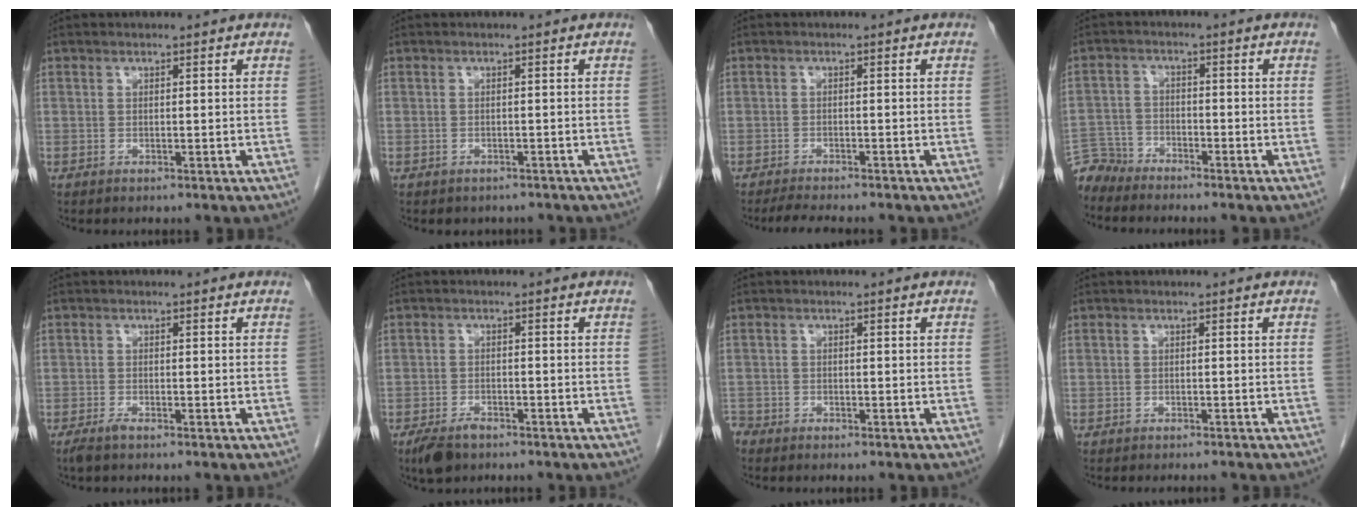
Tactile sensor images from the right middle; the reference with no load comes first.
{"total": 2.8, "force": [-2.4, 1.4, 0.4], "torque": [-0.009, 0.002, -0.030]}
{"total": 5.2, "force": [-4.6, 0.6, 2.4], "torque": [-0.038, -0.013, -0.069]}
{"total": 4.8, "force": [-4.7, 0.9, -0.5], "torque": [0.014, -0.006, -0.091]}
{"total": 1.6, "force": [-1.2, 0.2, 1.0], "torque": [-0.025, -0.005, -0.023]}
{"total": 4.0, "force": [-2.9, 1.7, 2.1], "torque": [-0.041, -0.004, -0.046]}
{"total": 1.6, "force": [-1.4, 0.6, 0.1], "torque": [-0.003, -0.002, -0.026]}
{"total": 3.0, "force": [-2.8, 0.4, 1.0], "torque": [-0.014, -0.006, -0.034]}